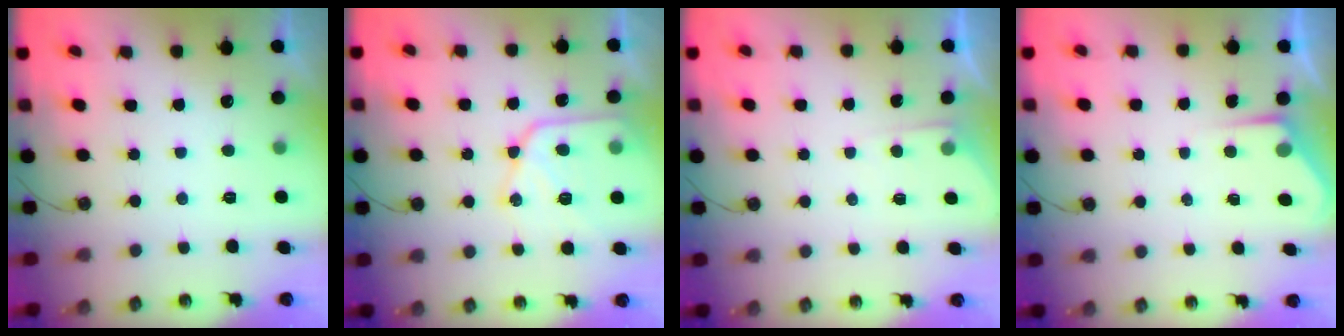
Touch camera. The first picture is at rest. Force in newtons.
{"total": 14.7, "press": 14.7, "slide": 1.5}
{"total": 2.7, "press": 2.7, "slide": 0.4}
{"total": 2.3, "press": 2.3, "slide": 0.3}